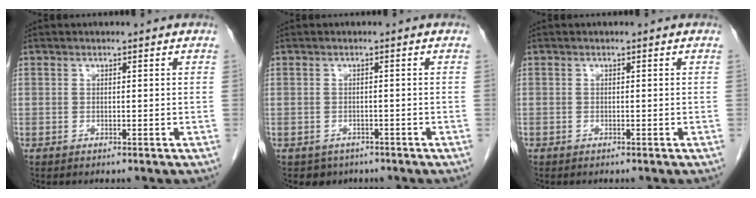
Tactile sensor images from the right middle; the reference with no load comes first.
{"total": 2.6, "force": [-1.8, 1.9, 0.0], "torque": [-0.007, 0.007, -0.024]}
{"total": 0.0}